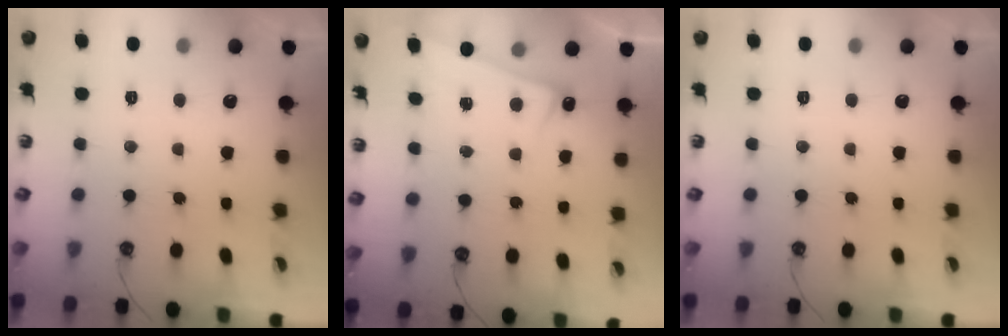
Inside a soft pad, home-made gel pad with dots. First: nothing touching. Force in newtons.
{"total": 6.7, "press": 6.7, "slide": 0.4}
{"total": 0.0}